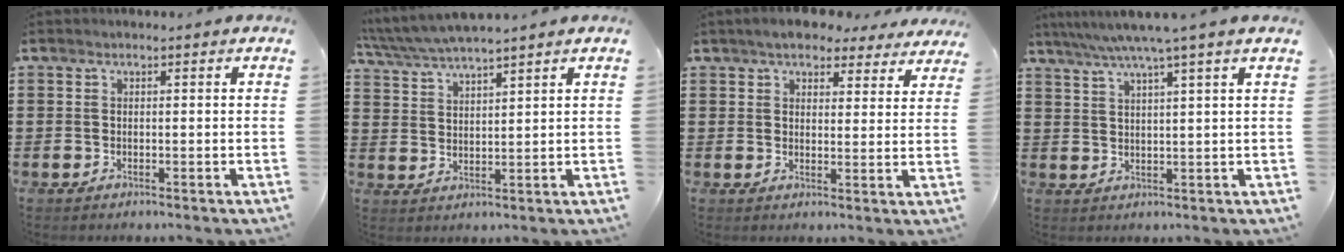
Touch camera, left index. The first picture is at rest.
{"total": 4.6, "force": [4.3, -0.2, 1.5], "torque": [-0.044, -0.019, 0.076]}
{"total": 5.0, "force": [4.6, 1.3, 1.5], "torque": [-0.038, -0.009, 0.083]}
{"total": 5.3, "force": [4.0, -1.1, 3.3], "torque": [-0.075, -0.014, 0.066]}